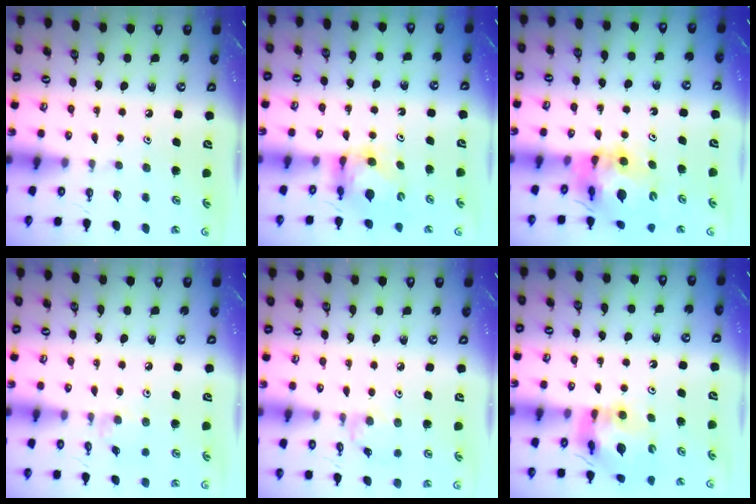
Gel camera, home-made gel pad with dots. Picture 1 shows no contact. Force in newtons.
{"total": 6.3, "press": 6.3, "slide": 0.7}
{"total": 13.3, "press": 13.2, "slide": 1.4}
{"total": 3.0, "press": 3.0, "slide": 0.5}
{"total": 2.1, "press": 2.1, "slide": 0.4}
{"total": 12.7, "press": 12.6, "slide": 1.3}